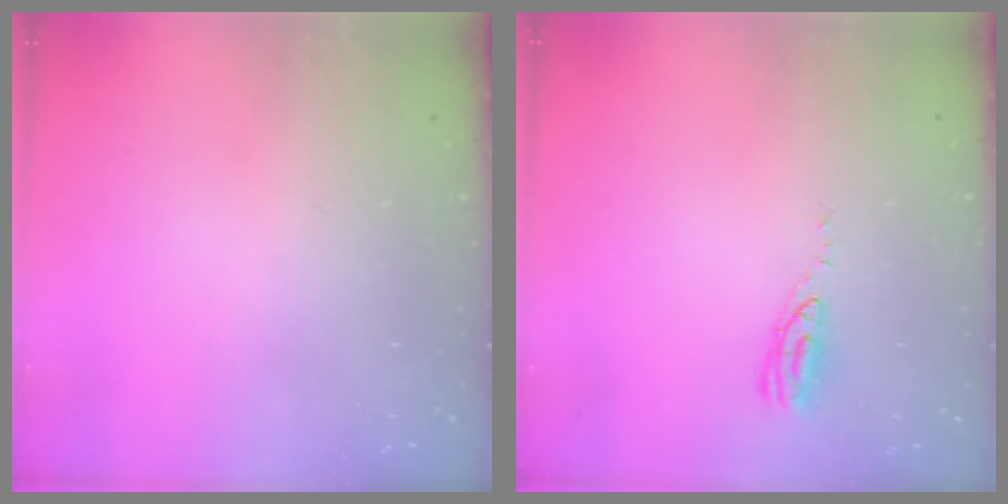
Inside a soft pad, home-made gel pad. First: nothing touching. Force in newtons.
{"total": 6.5, "press": 6.5, "slide": 0.5}